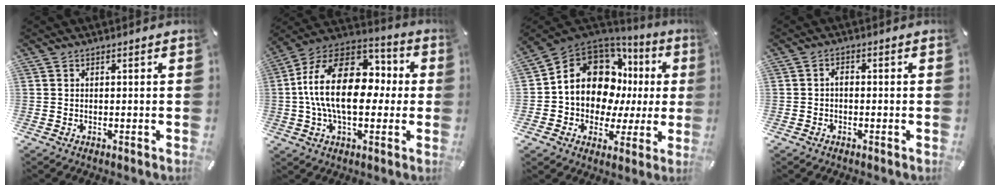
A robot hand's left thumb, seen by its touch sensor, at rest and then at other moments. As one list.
[{"total": 22.3, "force": [0.1, 14.1, 17.3], "torque": [-0.323, 0.020, 0.005]}, {"total": 14.9, "force": [4.2, 11.5, 8.5], "torque": [-0.159, -0.034, 0.080]}, {"total": 1.8, "force": [-0.7, 1.1, 1.2], "torque": [-0.024, 0.006, -0.016]}]